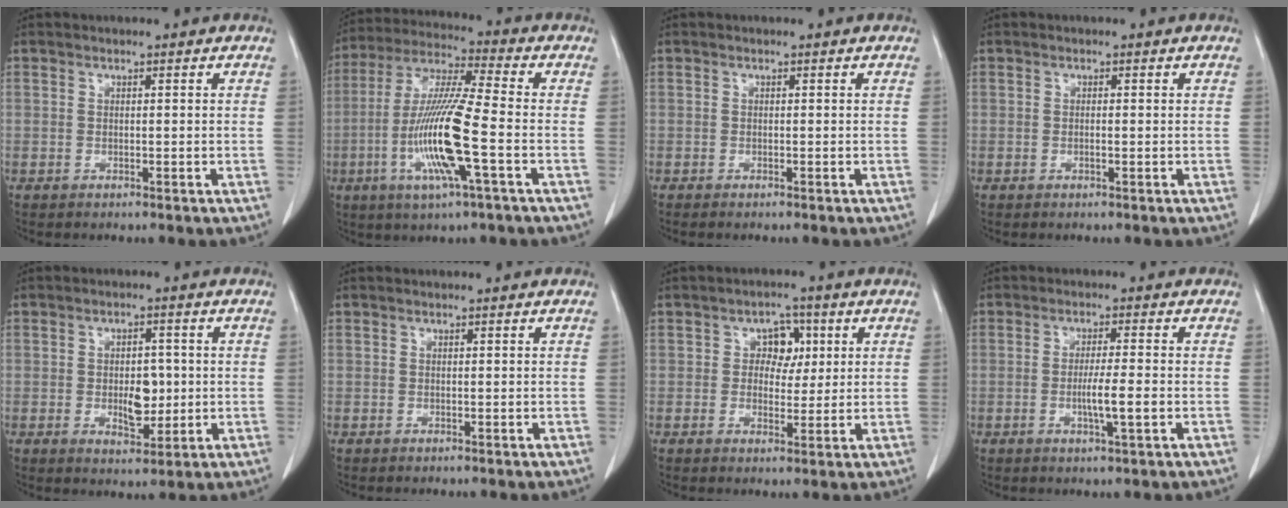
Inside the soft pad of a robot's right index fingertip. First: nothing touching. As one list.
[{"total": 15.8, "force": [-3.8, 0.8, 15.3], "torque": [-0.317, -0.012, -0.077]}, {"total": 0.8, "force": [-0.7, 0.0, 0.4], "torque": [-0.008, -0.002, -0.007]}, {"total": 0.6, "force": [-0.1, 0.1, 0.6], "torque": [-0.012, -0.001, 0.000]}, {"total": 5.4, "force": [-0.3, 2.8, 4.6], "torque": [-0.069, -0.001, 0.003]}, {"total": 0.0}, {"total": 4.5, "force": [1.2, 3.3, 2.8], "torque": [-0.032, 0.009, 0.018]}, {"total": 4.6, "force": [-1.0, -0.1, 4.5], "torque": [-0.080, -0.007, -0.018]}]